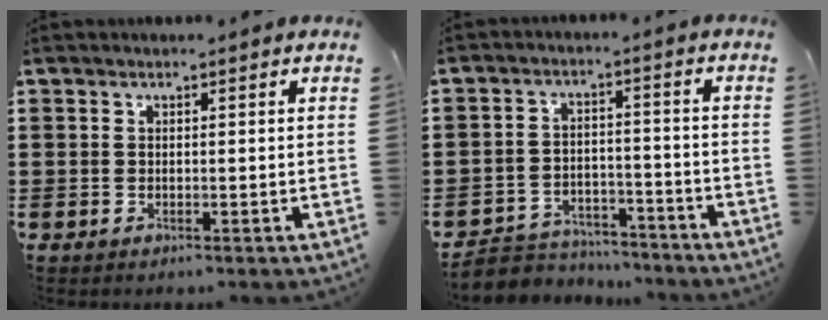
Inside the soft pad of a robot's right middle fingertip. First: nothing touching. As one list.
[{"total": 5.0, "force": [-4.8, 1.2, 0.0], "torque": [-0.012, 0.009, -0.100]}]